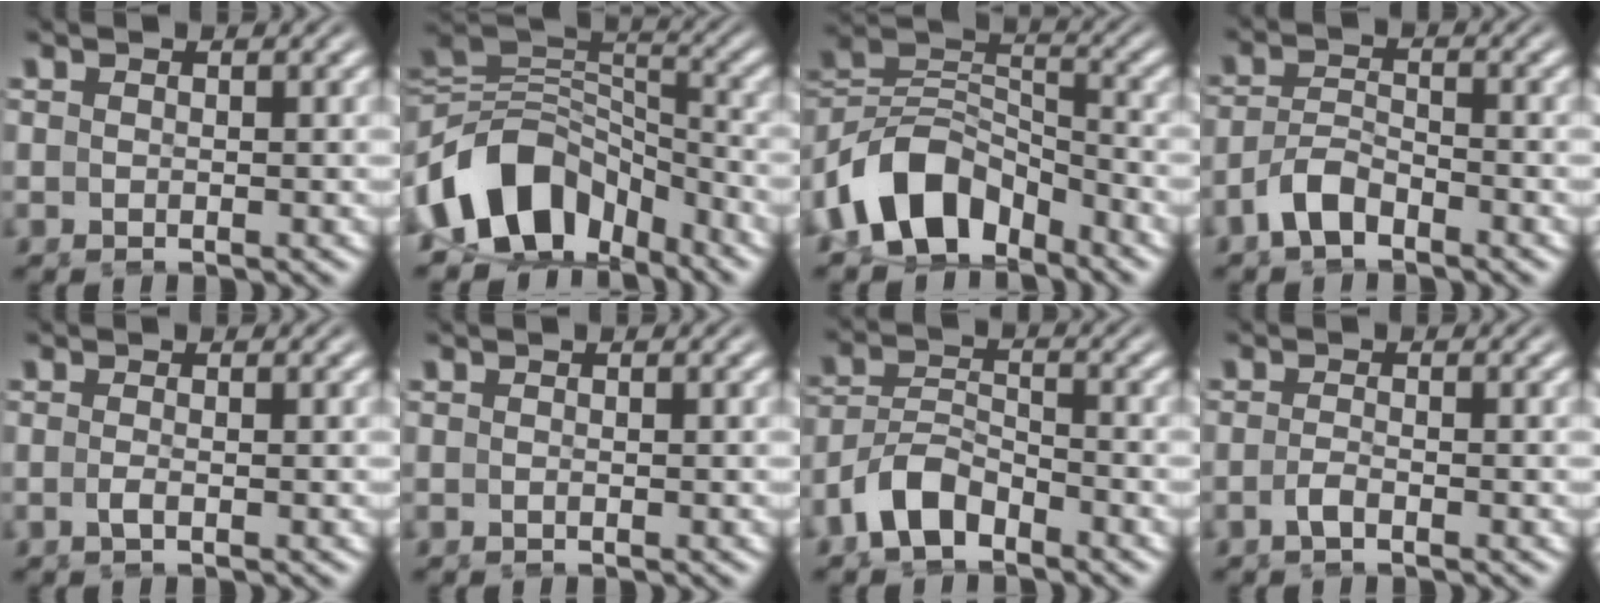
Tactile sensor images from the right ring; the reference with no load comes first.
{"total": 12.0, "force": [-4.1, 8.9, 6.9], "torque": [-0.139, -0.041, -0.059]}
{"total": 9.1, "force": [-4.2, 6.4, 4.9], "torque": [-0.096, -0.029, -0.063]}
{"total": 3.3, "force": [-2.4, 1.6, 1.7], "torque": [-0.029, -0.007, -0.039]}
{"total": 0.9, "force": [-0.7, -0.3, 0.6], "torque": [-0.012, -0.003, -0.010]}
{"total": 0.0}
{"total": 4.8, "force": [-3.2, 2.8, 2.2], "torque": [-0.047, -0.011, -0.053]}
{"total": 1.3, "force": [-1.1, -0.2, 0.6], "torque": [-0.009, -0.001, -0.020]}